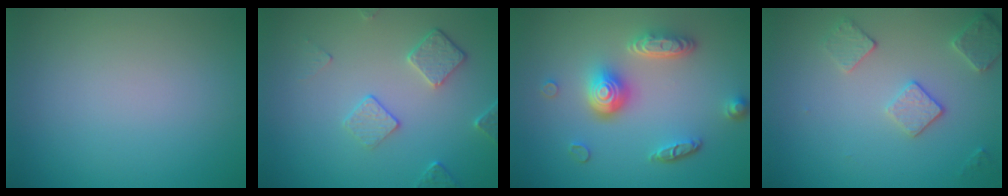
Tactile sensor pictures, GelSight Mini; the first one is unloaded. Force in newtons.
{"total": 2.7, "press": 2.0, "slide": 1.7}
{"total": 4.8, "press": 3.7, "slide": 3.1}
{"total": 2.7, "press": 2.7, "slide": 0.7}